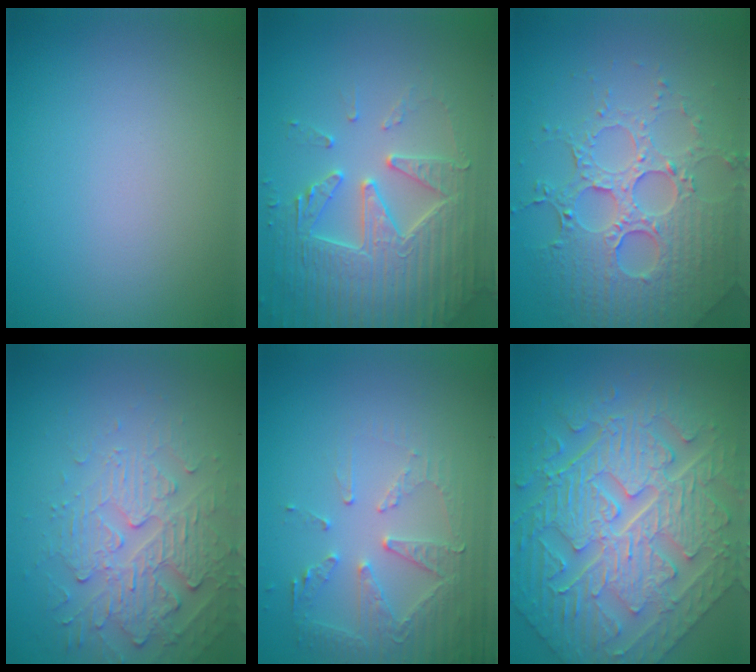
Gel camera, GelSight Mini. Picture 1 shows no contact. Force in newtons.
{"total": 5.3, "press": 5.2, "slide": 1.1}
{"total": 6.9, "press": 5.3, "slide": 4.4}
{"total": 3.9, "press": 3.5, "slide": 1.8}
{"total": 5.3, "press": 3.7, "slide": 3.8}
{"total": 11.1, "press": 7.8, "slide": 7.9}